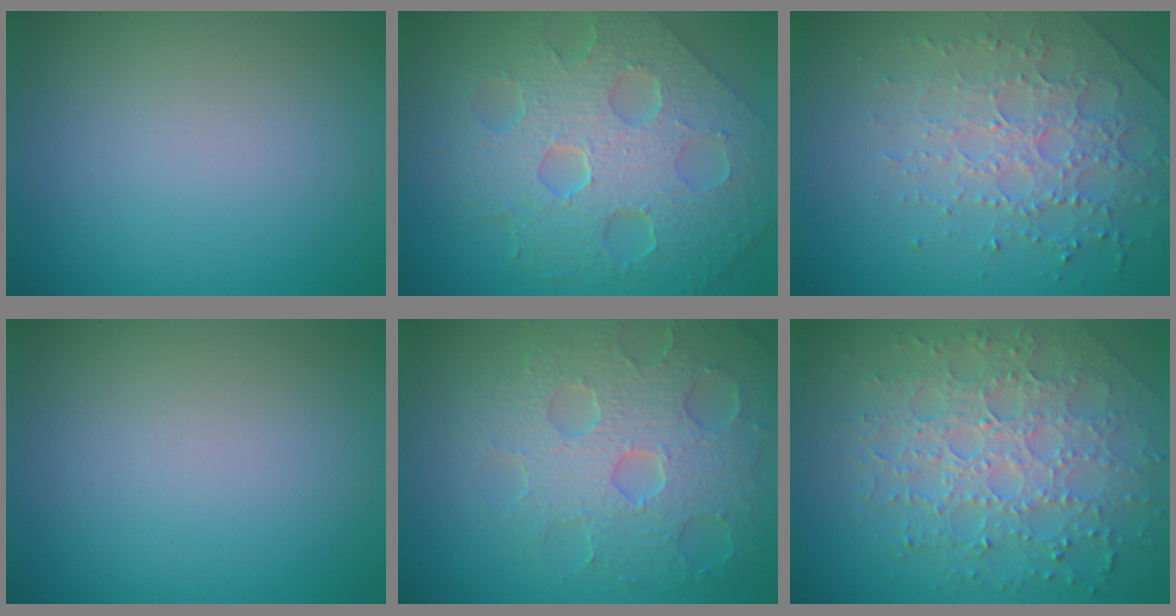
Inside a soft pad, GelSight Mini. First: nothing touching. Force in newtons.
{"total": 9.8, "press": 6.8, "slide": 7.0}
{"total": 3.7, "press": 3.5, "slide": 1.1}
{"total": 0.0}
{"total": 7.0, "press": 5.5, "slide": 4.3}
{"total": 7.5, "press": 5.4, "slide": 5.2}